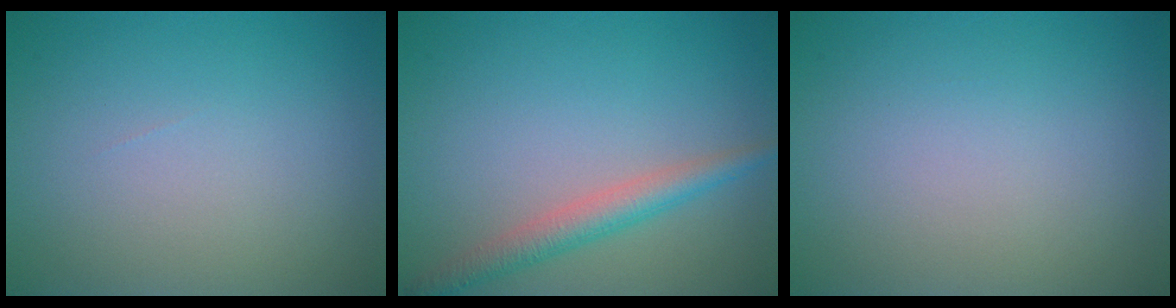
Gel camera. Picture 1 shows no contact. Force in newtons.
{"total": 2.9, "press": 2.9, "slide": 0.1}
{"total": 0.0}